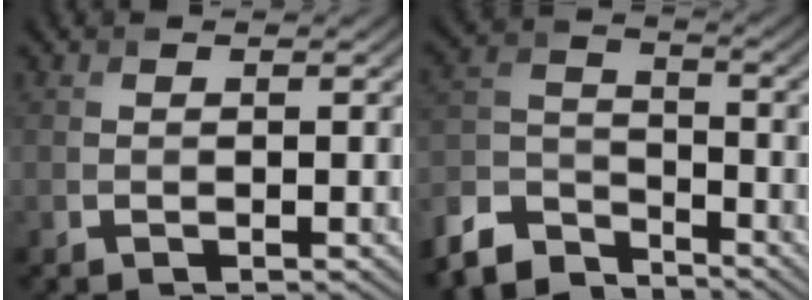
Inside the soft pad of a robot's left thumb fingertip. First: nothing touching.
{"total": 8.7, "force": [-7.3, 3.6, 3.1], "torque": [-0.076, -0.004, -0.162]}